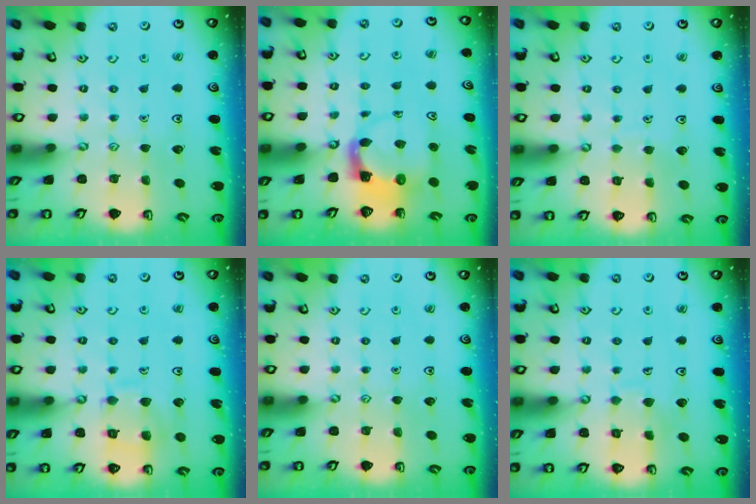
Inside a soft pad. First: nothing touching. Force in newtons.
{"total": 4.4, "press": 4.3, "slide": 0.9}
{"total": 2.8, "press": 2.8, "slide": 0.1}
{"total": 9.7, "press": 9.7, "slide": 0.9}
{"total": 0.0}
{"total": 6.4, "press": 6.3, "slide": 0.5}